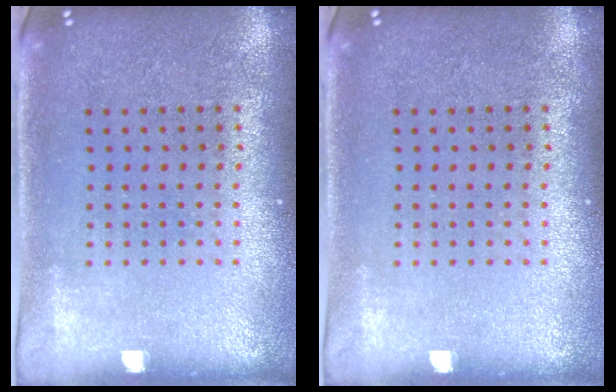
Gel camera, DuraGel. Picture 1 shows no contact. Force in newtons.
{"total": 0.0}